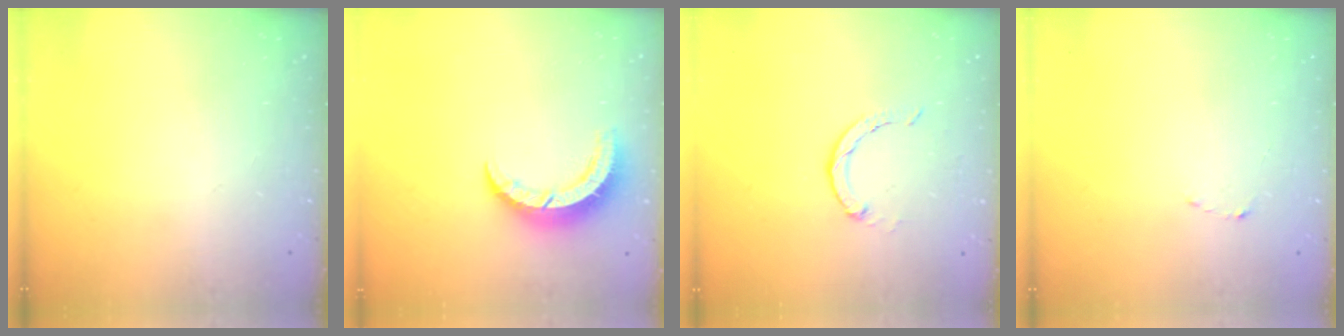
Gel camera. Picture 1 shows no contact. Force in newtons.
{"total": 7.4, "press": 7.4, "slide": 0.7}
{"total": 3.0, "press": 3.0, "slide": 0.4}
{"total": 1.5, "press": 1.5, "slide": 0.2}